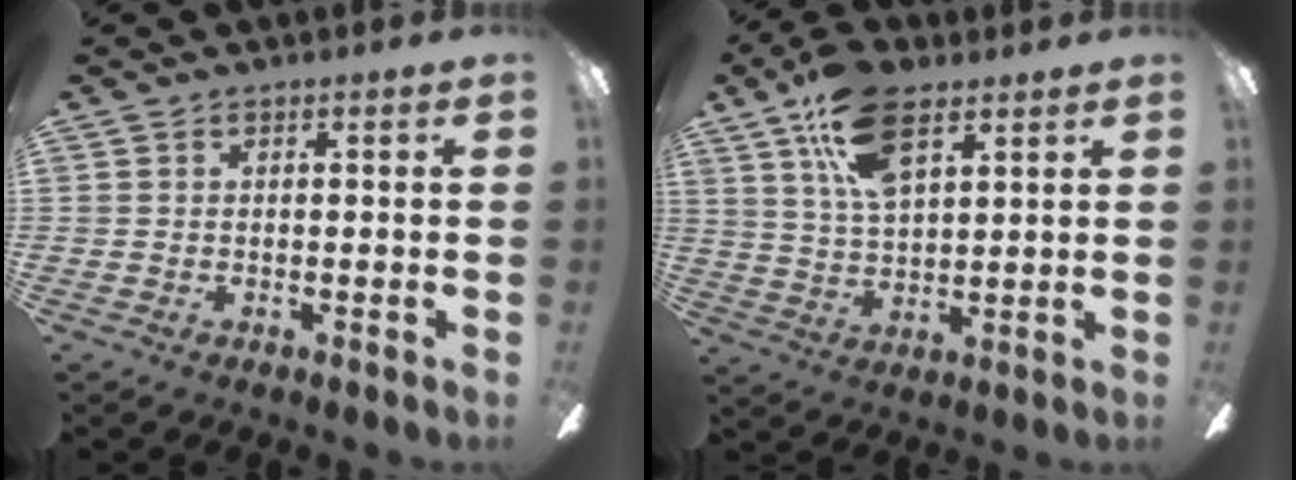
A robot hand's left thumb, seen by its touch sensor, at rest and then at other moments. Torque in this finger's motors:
{"motor_torque": [0.15, 0.20, 1.35, -1.42, 0.26]}